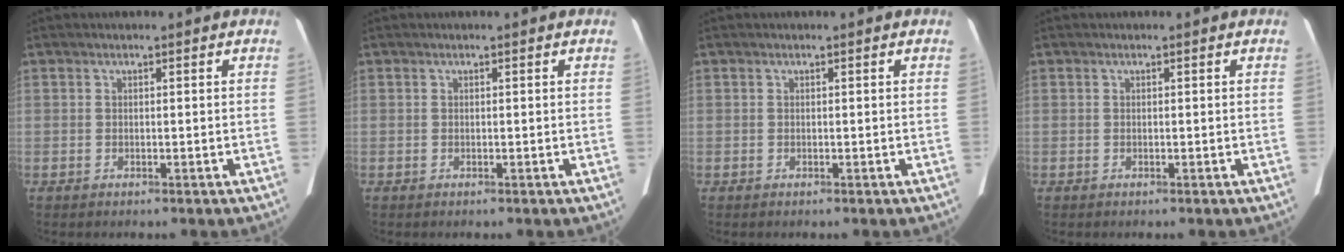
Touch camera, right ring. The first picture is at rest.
{"total": 0.0}
{"total": 0.0}
{"total": 0.0}